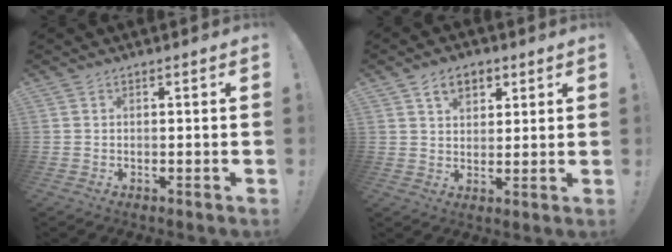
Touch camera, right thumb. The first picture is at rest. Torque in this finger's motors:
{"motor_torque": [-0.12, 0.31, 0.18, 0.58, 0.01]}